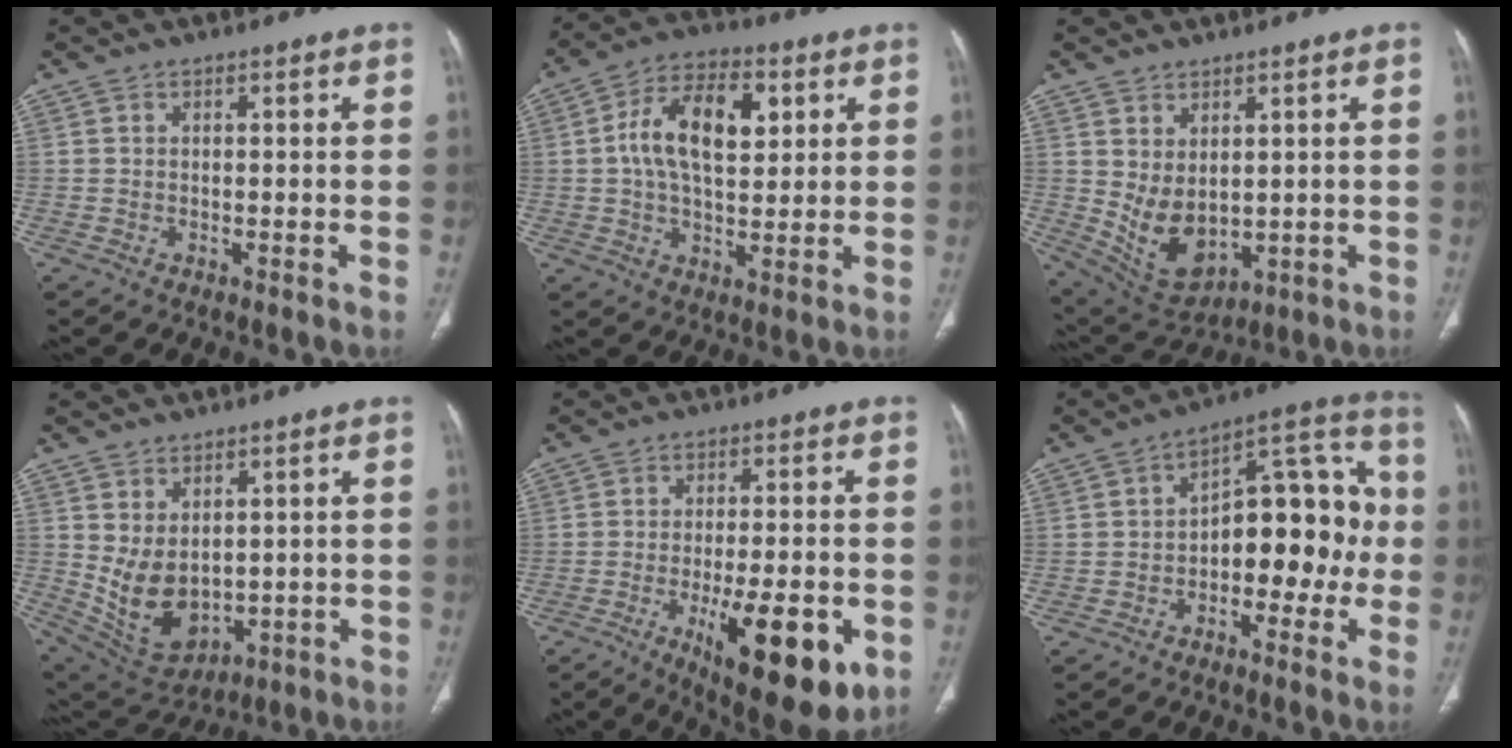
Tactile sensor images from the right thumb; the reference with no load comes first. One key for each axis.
{"total": 13.6, "fx": 3.1, "fy": 7.5, "fz": 11.0, "tx": -0.178, "ty": 0.007, "tz": 0.049}
{"total": 9.4, "fx": 0.7, "fy": 6.1, "fz": 7.2, "tx": -0.113, "ty": -0.013, "tz": 0.046}
{"total": 10.4, "fx": 0.9, "fy": 7.1, "fz": 7.6, "tx": -0.122, "ty": -0.013, "tz": 0.052}
{"total": 16.8, "fx": -5.8, "fy": 5.9, "fz": 14.6, "tx": -0.178, "ty": -0.001, "tz": -0.069}
{"total": 15.3, "fx": -2.1, "fy": 8.8, "fz": 12.3, "tx": -0.123, "ty": 0.056, "tz": -0.041}